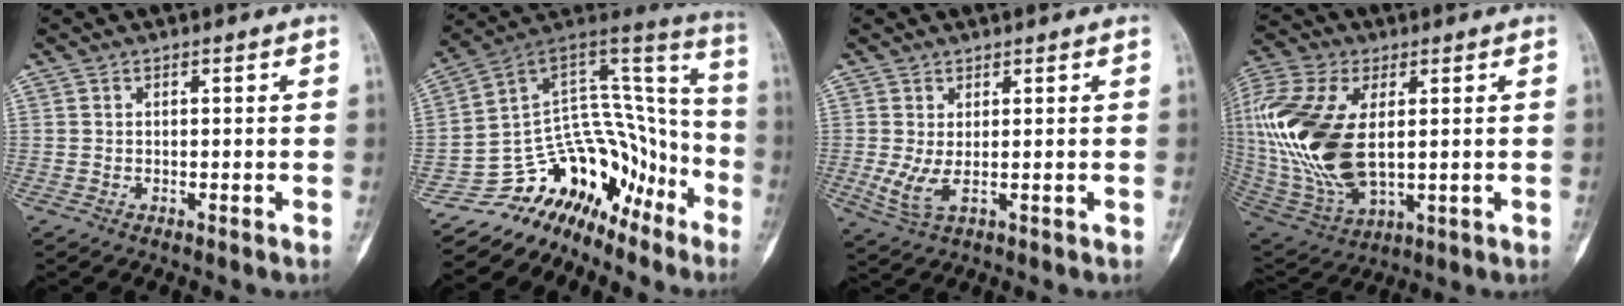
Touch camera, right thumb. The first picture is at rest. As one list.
[{"total": 20.0, "force": [-14.2, 13.1, 5.1], "torque": [-0.015, 0.161, -0.225]}, {"total": 4.2, "force": [0.2, 1.4, 3.9], "torque": [-0.094, -0.006, 0.010]}, {"total": 22.7, "force": [2.2, 12.3, 18.9], "torque": [-0.418, -0.015, 0.047]}]